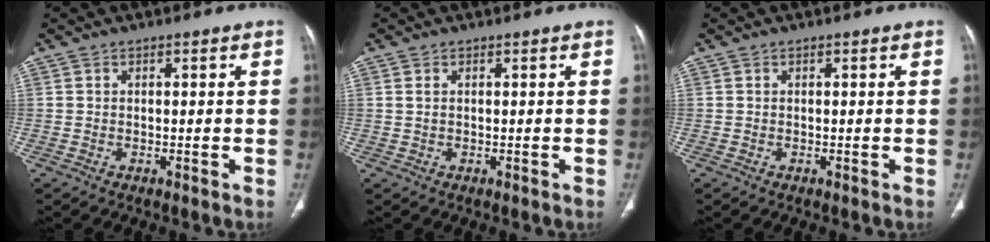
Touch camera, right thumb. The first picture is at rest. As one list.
[{"total": 0.8, "force": [0.3, 0.4, 0.6], "torque": [-0.017, 0.005, 0.010]}, {"total": 0.0}]